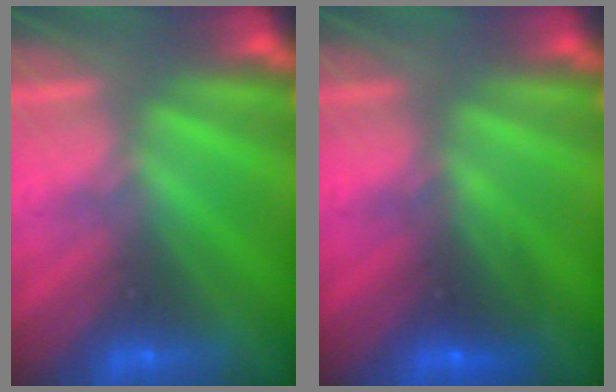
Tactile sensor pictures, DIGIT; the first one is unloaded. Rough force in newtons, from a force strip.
{"total": 2.8}